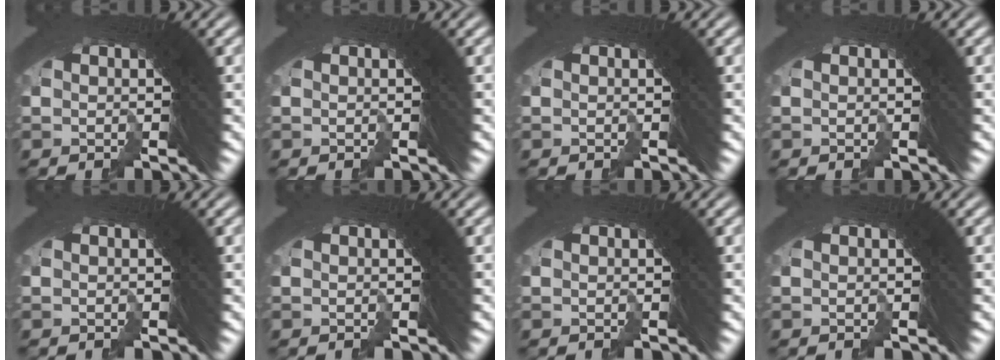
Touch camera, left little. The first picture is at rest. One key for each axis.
{"total": 0.0}
{"total": 0.0}
{"total": 0.0}
{"total": 0.0}
{"total": 0.0}
{"total": 0.0}
{"total": 0.0}